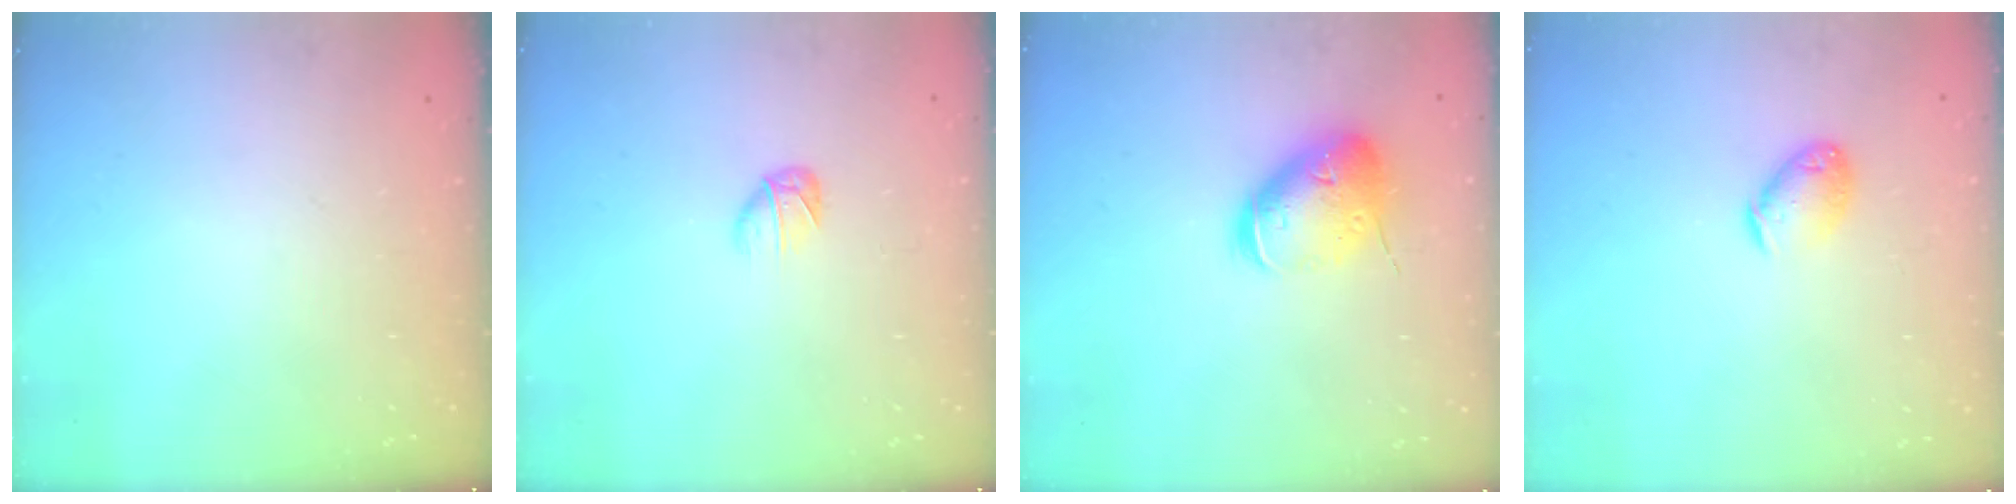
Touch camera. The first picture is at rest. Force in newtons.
{"total": 3.2, "press": 3.0, "slide": 0.9}
{"total": 14.8, "press": 14.6, "slide": 2.1}
{"total": 8.3, "press": 8.2, "slide": 1.2}